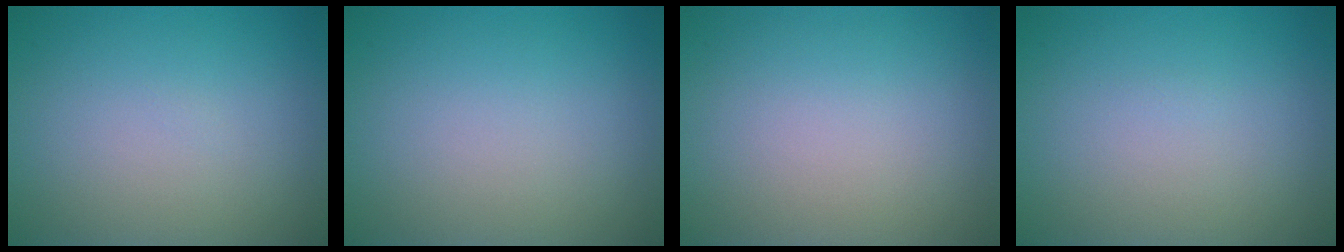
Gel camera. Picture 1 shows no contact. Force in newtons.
{"total": 0.0}
{"total": 0.0}
{"total": 0.0}